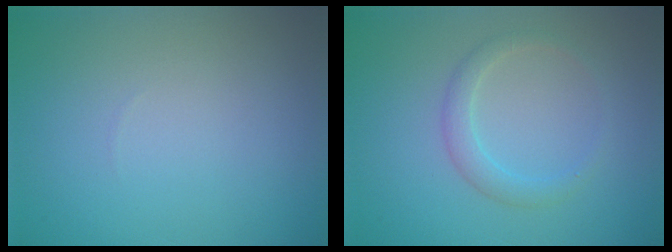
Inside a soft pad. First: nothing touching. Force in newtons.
{"total": 1.8, "press": 1.8, "slide": 0.0}